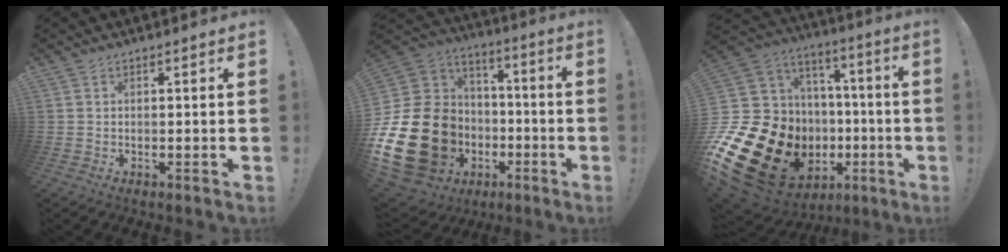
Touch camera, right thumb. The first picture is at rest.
{"total": 29.8, "force": [-7.1, 23.1, 17.5], "torque": [-0.346, 0.034, -0.044]}
{"total": 30.4, "force": [-9.2, 21.0, 19.9], "torque": [-0.380, 0.018, -0.071]}